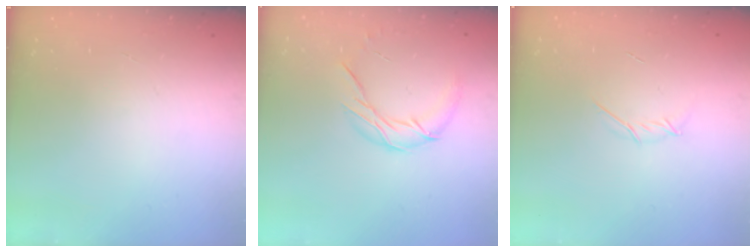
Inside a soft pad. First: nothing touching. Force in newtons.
{"total": 8.7, "press": 8.7, "slide": 0.3}
{"total": 3.8, "press": 3.7, "slide": 0.8}